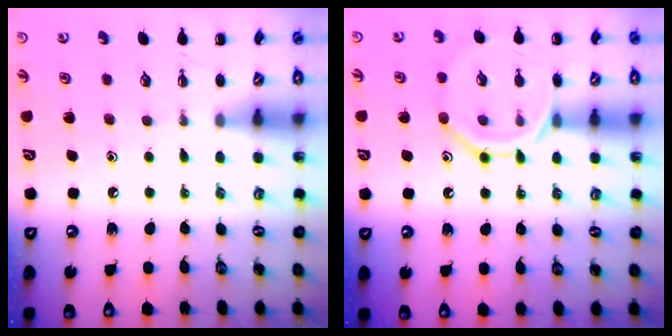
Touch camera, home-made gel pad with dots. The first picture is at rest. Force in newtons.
{"total": 11.9, "press": 11.9, "slide": 0.3}